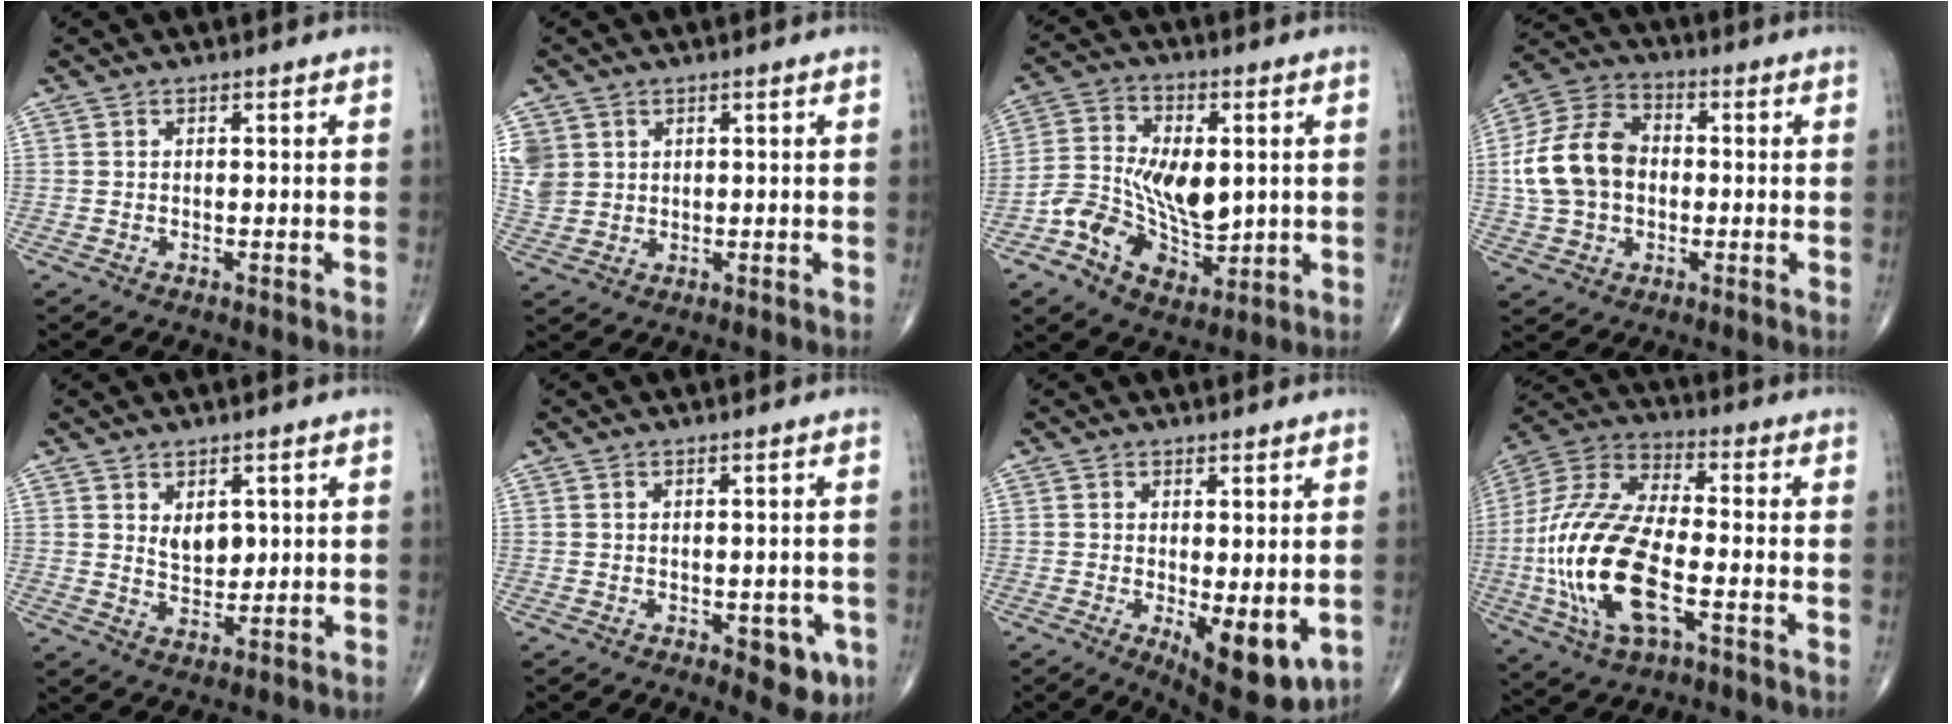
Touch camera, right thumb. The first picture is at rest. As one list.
[{"total": 8.6, "force": [2.6, 7.5, 3.3], "torque": [-0.084, 0.005, 0.065]}, {"total": 15.8, "force": [-0.8, 10.3, 12.0], "torque": [-0.188, 0.013, -0.002]}, {"total": 13.9, "force": [-0.1, 10.4, 9.3], "torque": [-0.165, 0.028, -0.008]}, {"total": 4.9, "force": [1.5, 3.2, 3.4], "torque": [-0.039, -0.016, 0.032]}, {"total": 5.6, "force": [-1.9, 3.0, 4.4], "torque": [-0.027, -0.002, -0.018]}, {"total": 9.9, "force": [-1.9, 3.8, 8.9], "torque": [-0.114, -0.024, -0.016]}, {"total": 22.0, "force": [-5.1, 9.6, 19.1], "torque": [-0.420, 0.016, -0.089]}]